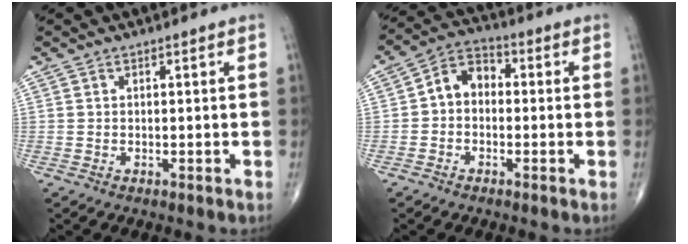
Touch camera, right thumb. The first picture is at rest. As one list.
[{"total": 6.4, "force": [-0.4, 4.8, 4.2], "torque": [-0.051, 0.025, -0.025]}]